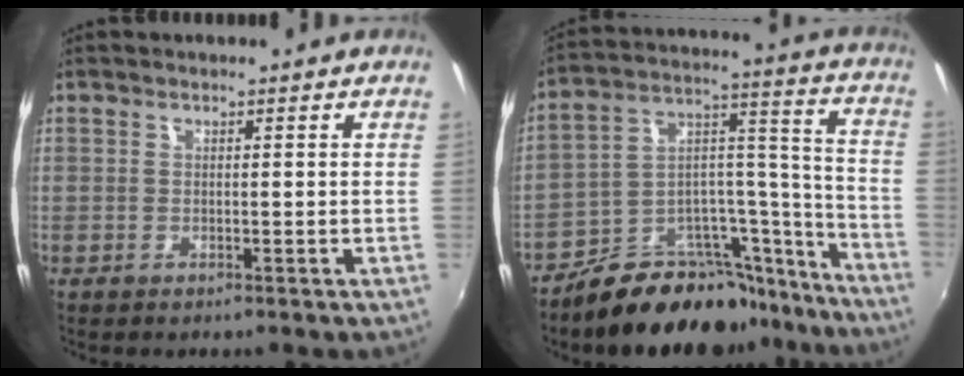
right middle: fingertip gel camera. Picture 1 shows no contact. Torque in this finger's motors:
{"motor_torque": [1.04, -1.10, 0.22, 0.07]}